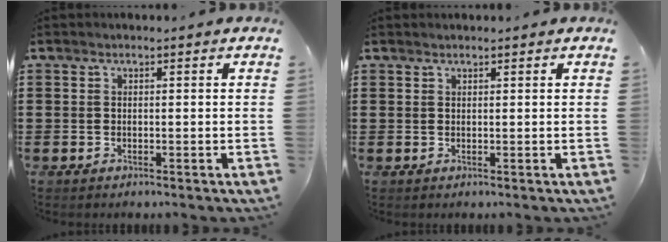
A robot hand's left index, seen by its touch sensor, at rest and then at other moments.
{"total": 0.6, "force": [0.5, 0.1, 0.2], "torque": [-0.005, 0.000, 0.011]}